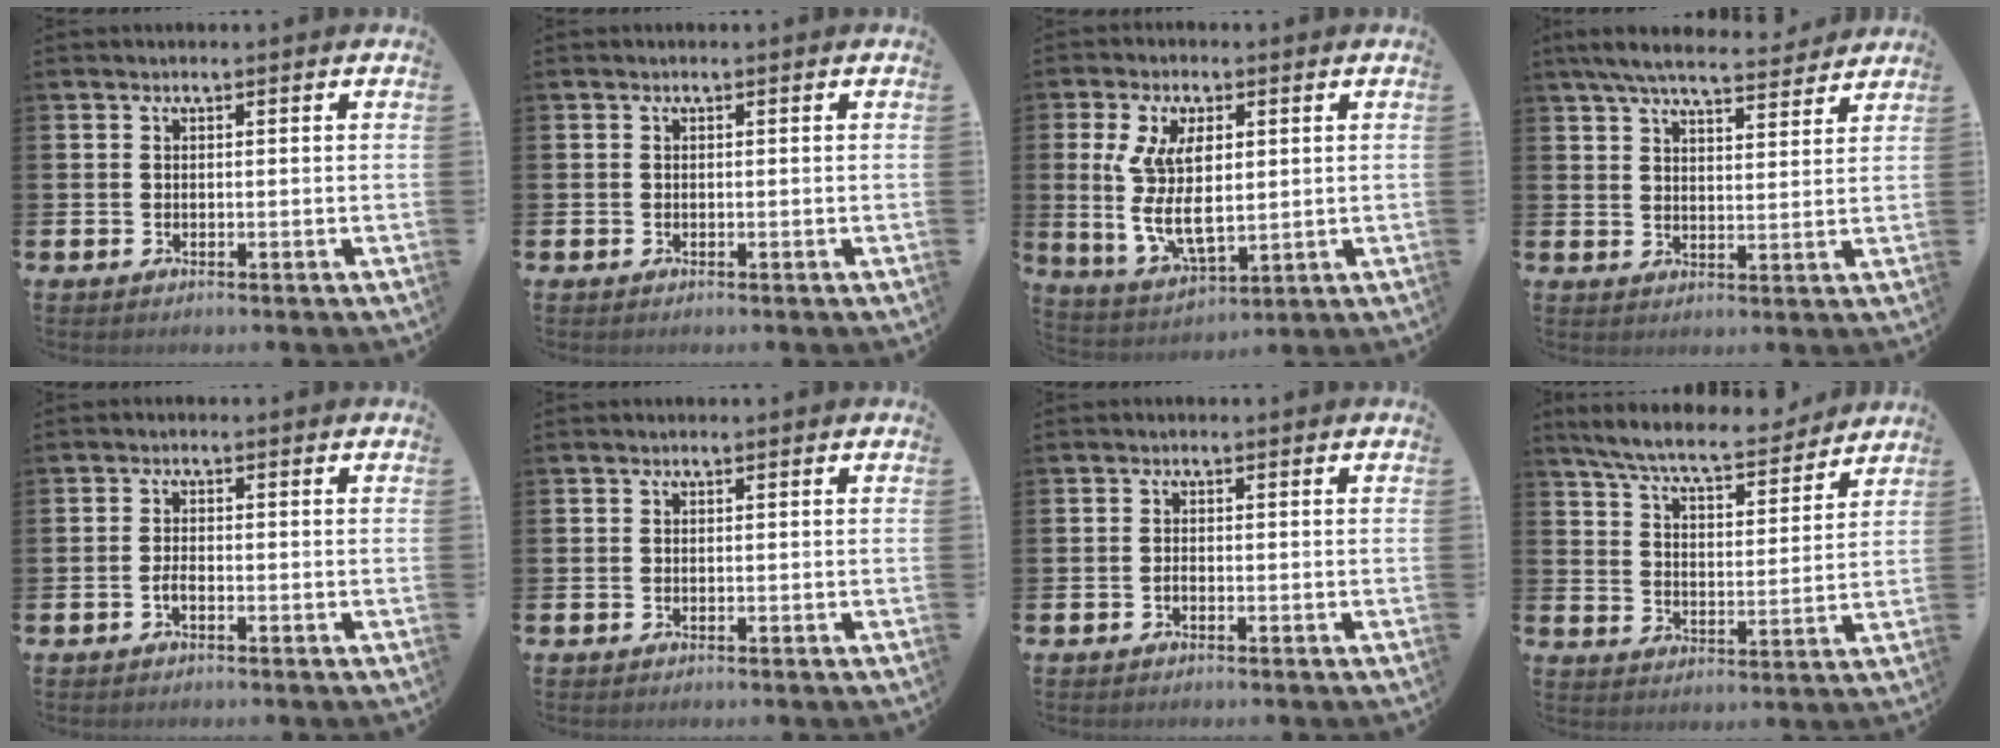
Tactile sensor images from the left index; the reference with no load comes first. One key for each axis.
{"total": 0.0}
{"total": 9.1, "fx": 2.2, "fy": 4.7, "fz": 7.5, "tx": -0.156, "ty": -0.009, "tz": 0.037}
{"total": 6.6, "fx": 6.1, "fy": 1.0, "fz": 2.1, "tx": -0.051, "ty": -0.034, "tz": 0.107}
{"total": 1.2, "fx": -0.7, "fy": 0.5, "fz": 0.9, "tx": -0.025, "ty": 0.002, "tz": -0.012}
{"total": 0.0}
{"total": 0.6, "fx": -0.5, "fy": 0.2, "fz": 0.3, "tx": -0.014, "ty": 0.000, "tz": -0.008}
{"total": 7.7, "fx": 7.1, "fy": 0.9, "fz": 2.8, "tx": -0.087, "ty": -0.042, "tz": 0.123}